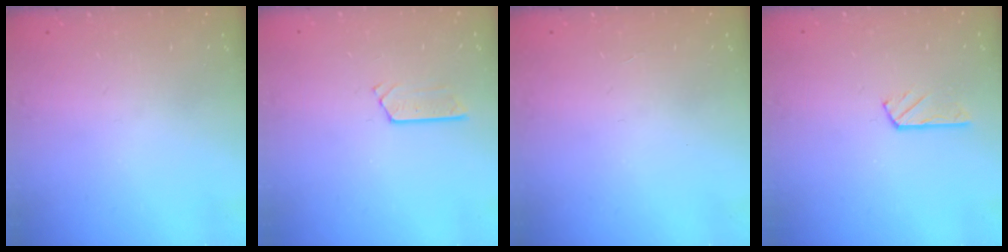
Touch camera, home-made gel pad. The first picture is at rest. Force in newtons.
{"total": 2.7, "press": 2.7, "slide": 0.2}
{"total": 0.0}
{"total": 2.7, "press": 2.7, "slide": 0.3}